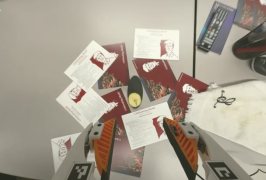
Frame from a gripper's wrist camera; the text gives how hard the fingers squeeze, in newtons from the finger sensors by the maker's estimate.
{"total": 0.0}